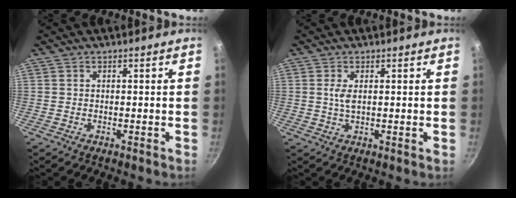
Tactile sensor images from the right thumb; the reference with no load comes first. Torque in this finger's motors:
{"motor_torque": [0.42, 0.28, 0.52, 0.25, 0.21]}